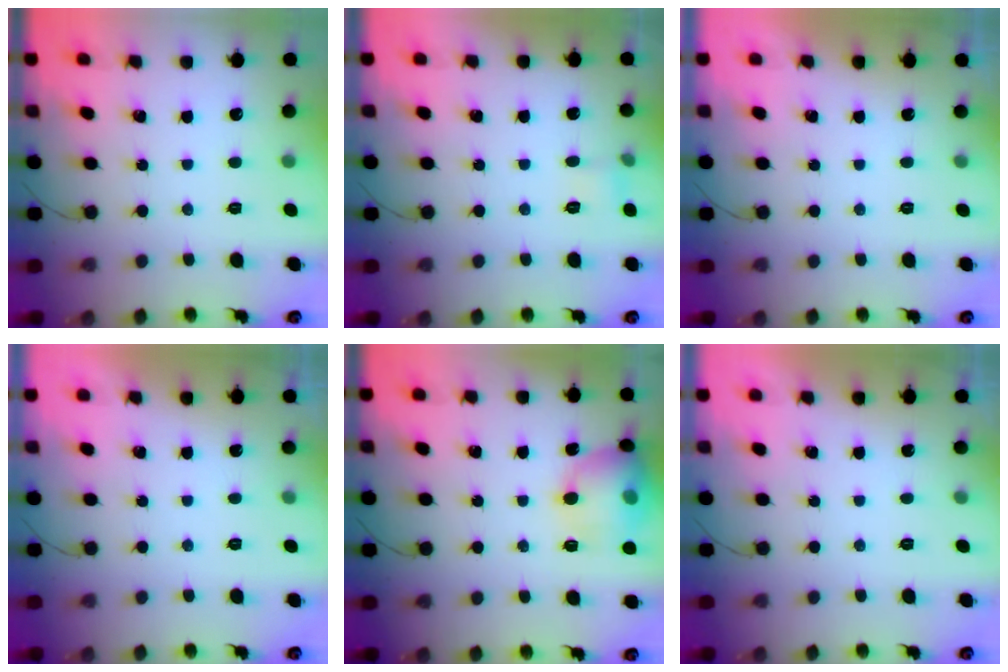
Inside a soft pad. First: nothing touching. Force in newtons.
{"total": 4.1, "press": 3.9, "slide": 1.4}
{"total": 0.0}
{"total": 0.0}
{"total": 13.6, "press": 13.4, "slide": 2.3}
{"total": 0.0}